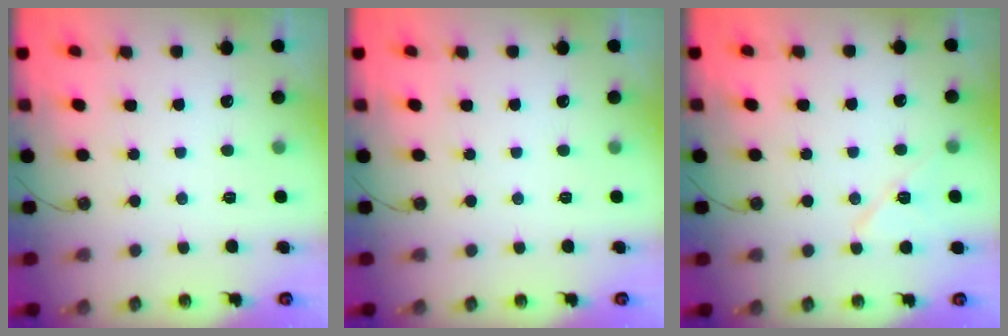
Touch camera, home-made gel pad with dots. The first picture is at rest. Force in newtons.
{"total": 0.0}
{"total": 8.8, "press": 8.7, "slide": 1.7}